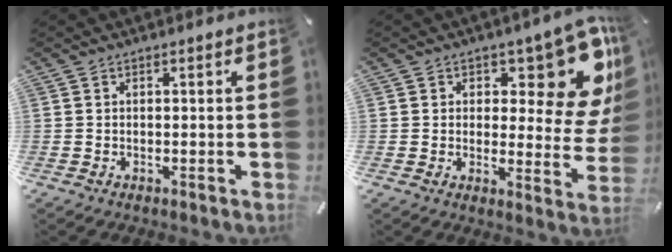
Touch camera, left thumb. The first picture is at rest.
{"total": 14.2, "force": [8.6, 6.5, 9.3], "torque": [-0.103, -0.076, 0.145]}